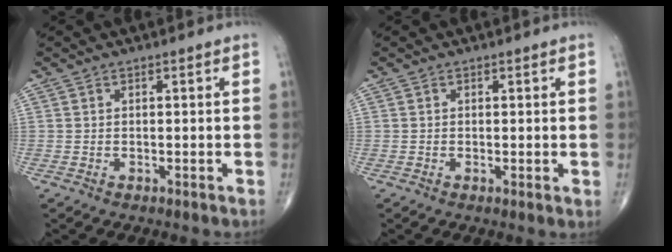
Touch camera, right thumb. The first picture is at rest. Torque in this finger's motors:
{"motor_torque": [-0.24, 0.31, 0.05, 0.12, 0.00]}